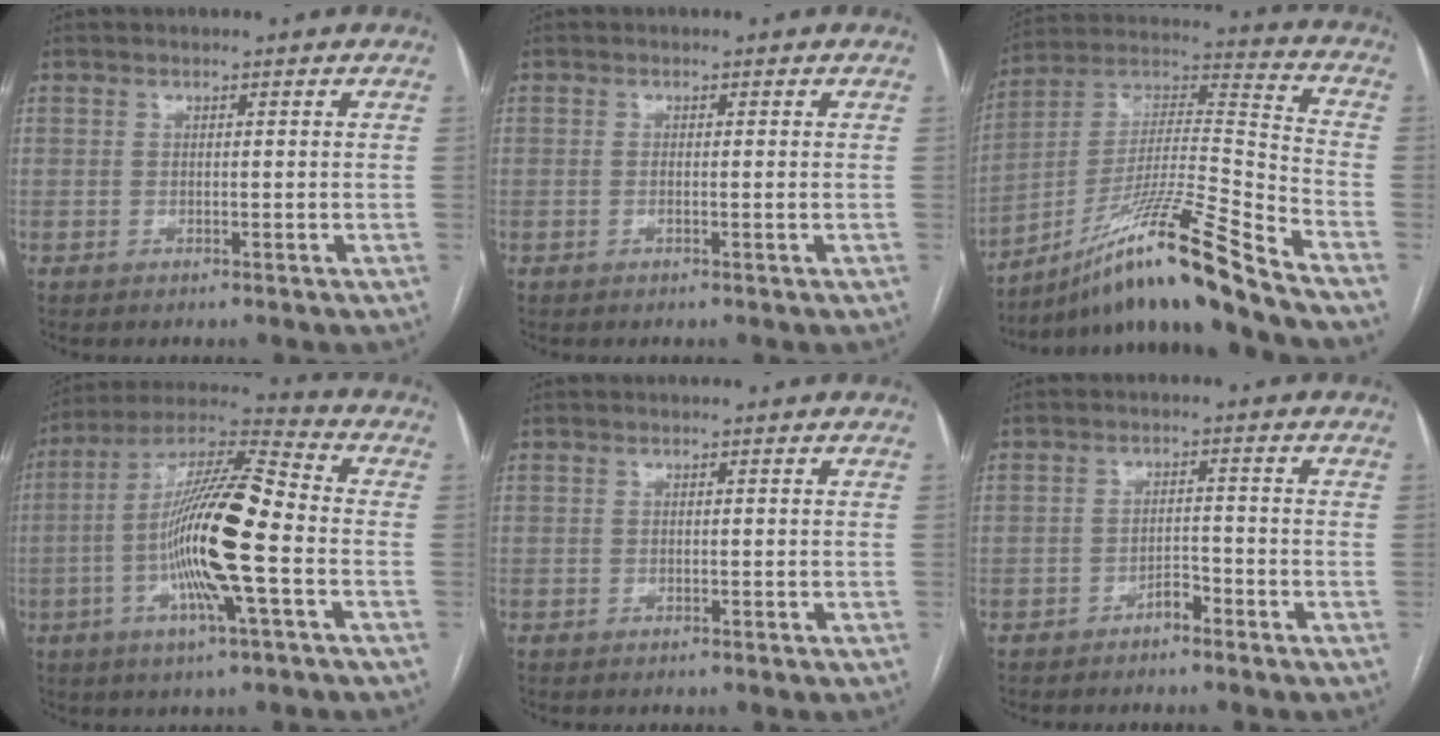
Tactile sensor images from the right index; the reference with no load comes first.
{"total": 0.8, "force": [-0.1, 0.0, 0.8], "torque": [-0.018, -0.002, 0.000]}
{"total": 18.6, "force": [-13.9, -2.3, 12.2], "torque": [-0.233, 0.004, -0.245]}
{"total": 17.3, "force": [-3.1, 1.5, 16.9], "torque": [-0.318, 0.003, -0.064]}
{"total": 0.0}
{"total": 2.3, "force": [-1.8, 1.0, 1.0], "torque": [-0.011, 0.006, -0.031]}